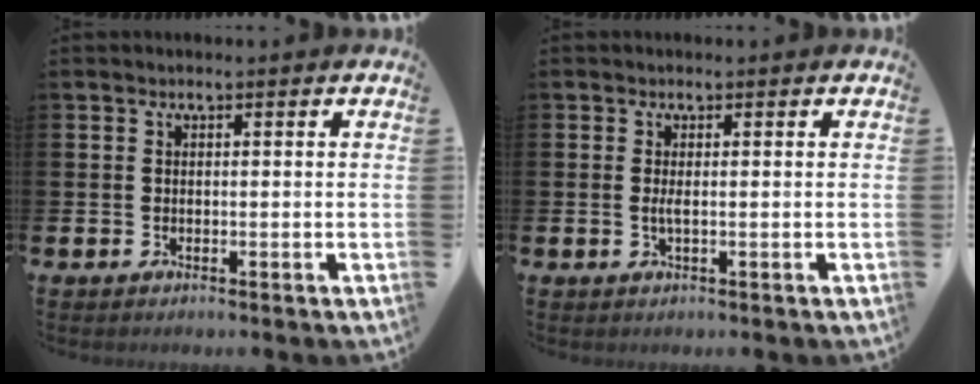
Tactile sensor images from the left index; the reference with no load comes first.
{"total": 1.0, "force": [-0.1, 0.0, 1.0], "torque": [-0.025, 0.001, -0.001]}